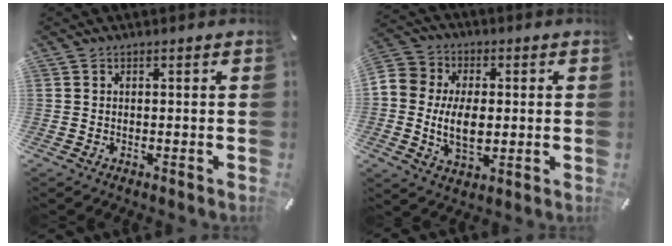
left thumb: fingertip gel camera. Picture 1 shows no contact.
{"total": 11.3, "force": [-1.0, 8.4, 7.5], "torque": [-0.145, 0.005, -0.018]}